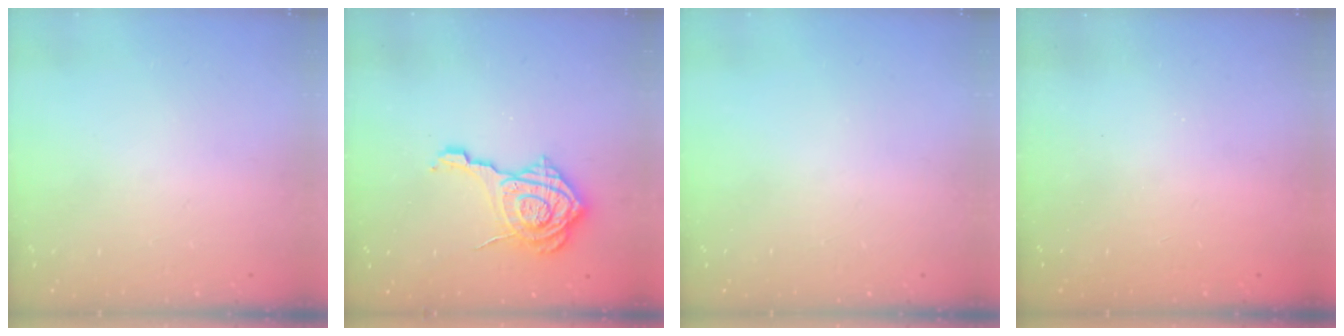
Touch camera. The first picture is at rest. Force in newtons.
{"total": 14.3, "press": 14.3, "slide": 0.9}
{"total": 0.0}
{"total": 2.3, "press": 2.2, "slide": 0.7}